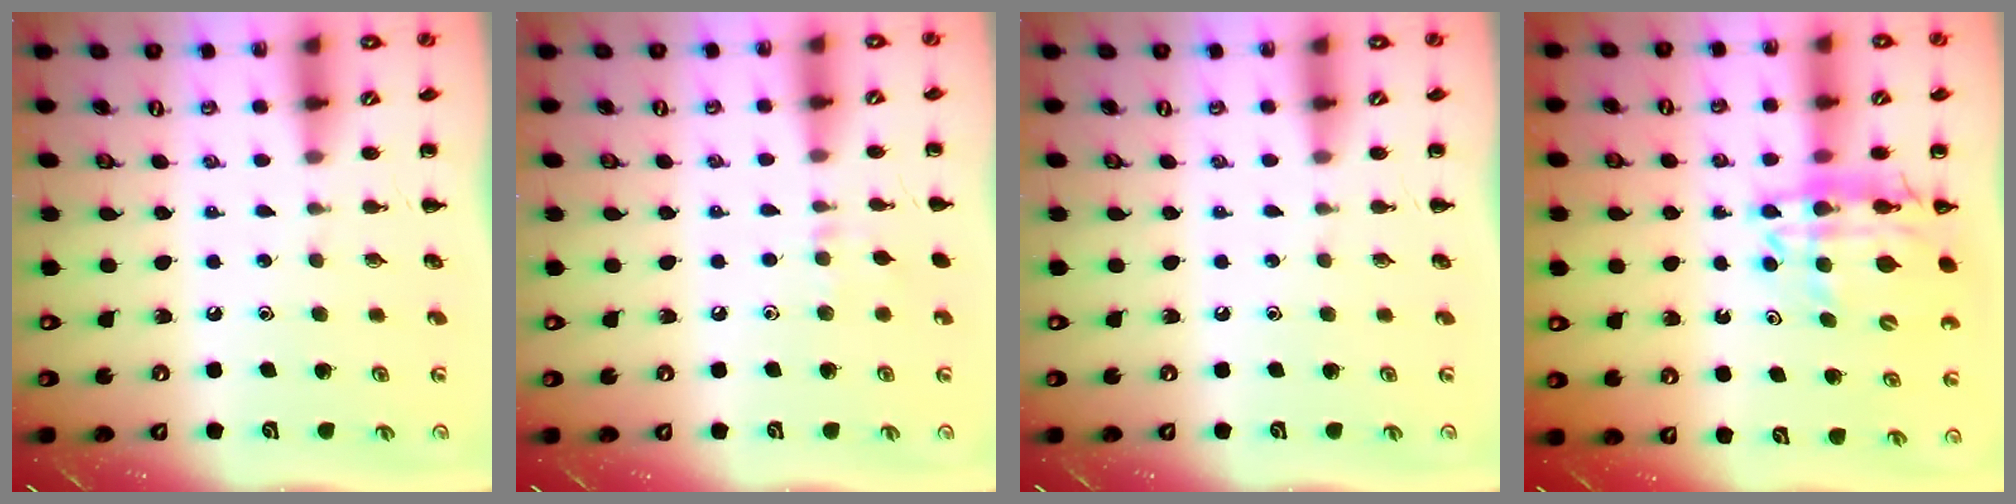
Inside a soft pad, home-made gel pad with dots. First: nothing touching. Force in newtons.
{"total": 4.8, "press": 4.5, "slide": 1.7}
{"total": 0.0}
{"total": 15.2, "press": 14.7, "slide": 3.9}